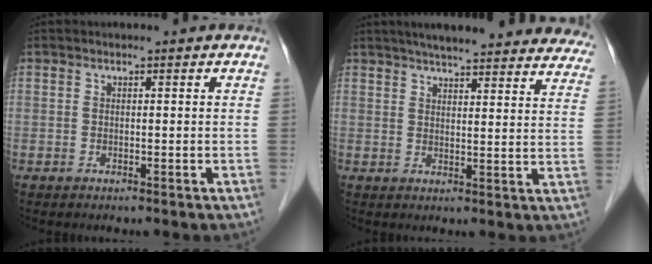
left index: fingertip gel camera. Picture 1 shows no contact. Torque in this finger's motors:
{"motor_torque": [0.08, -0.43, 0.56, 0.12]}